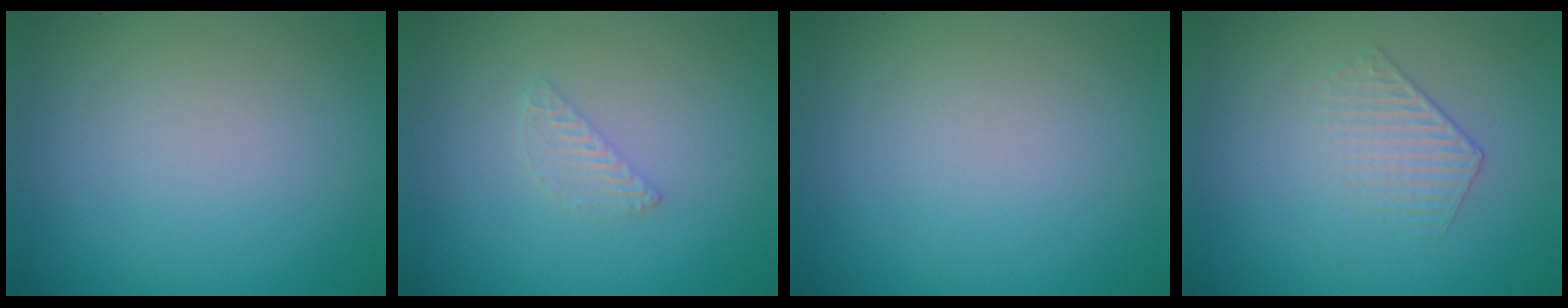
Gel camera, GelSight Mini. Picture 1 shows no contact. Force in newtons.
{"total": 1.1, "press": 1.1, "slide": 0.1}
{"total": 0.0}
{"total": 1.3, "press": 0.6, "slide": 1.2}